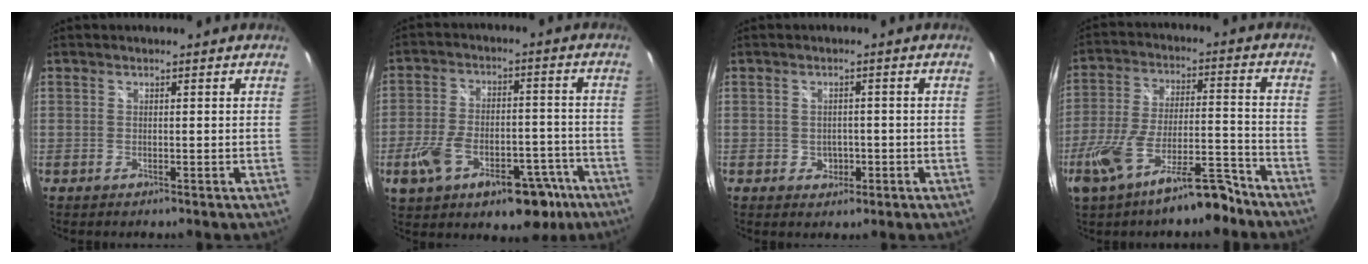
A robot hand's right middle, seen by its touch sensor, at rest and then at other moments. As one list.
[{"total": 17.6, "force": [-9.4, 9.5, 11.5], "torque": [-0.220, 0.003, -0.134]}, {"total": 3.2, "force": [-0.9, 2.8, 1.4], "torque": [-0.026, 0.001, -0.007]}, {"total": 15.5, "force": [-10.9, 3.9, 10.3], "torque": [-0.201, -0.017, -0.178]}]